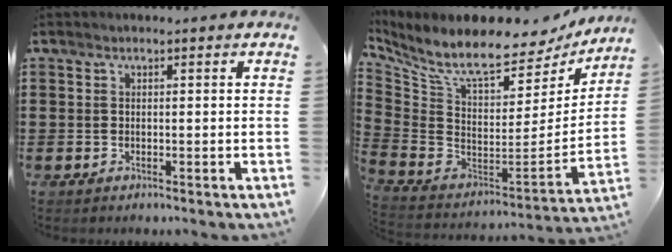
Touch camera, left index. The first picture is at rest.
{"total": 9.8, "force": [8.0, 2.2, 5.3], "torque": [-0.141, -0.070, 0.140]}